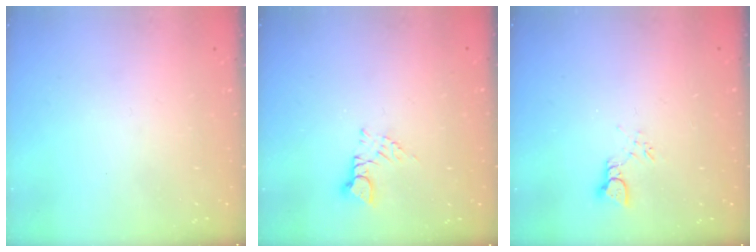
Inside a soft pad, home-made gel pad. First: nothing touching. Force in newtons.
{"total": 3.0, "press": 3.0, "slide": 0.4}
{"total": 2.3, "press": 2.3, "slide": 0.2}